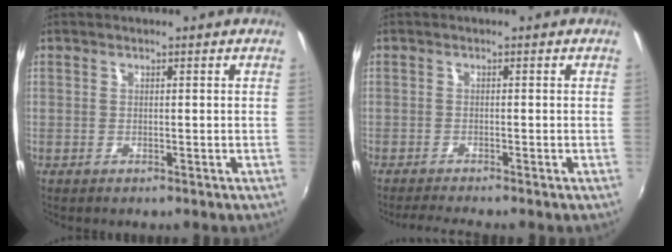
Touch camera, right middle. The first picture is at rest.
{"total": 3.4, "force": [-3.1, -0.6, 1.3], "torque": [-0.037, -0.011, -0.056]}